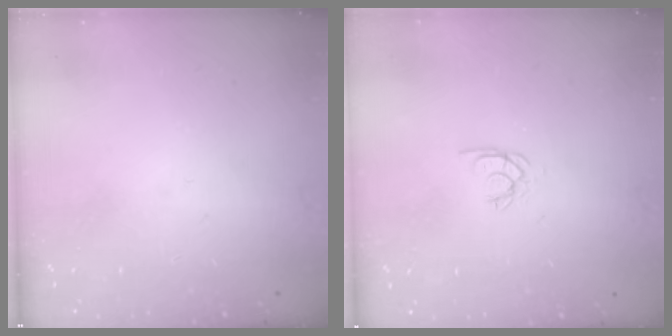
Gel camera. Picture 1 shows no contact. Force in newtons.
{"total": 2.0, "press": 2.0, "slide": 0.4}